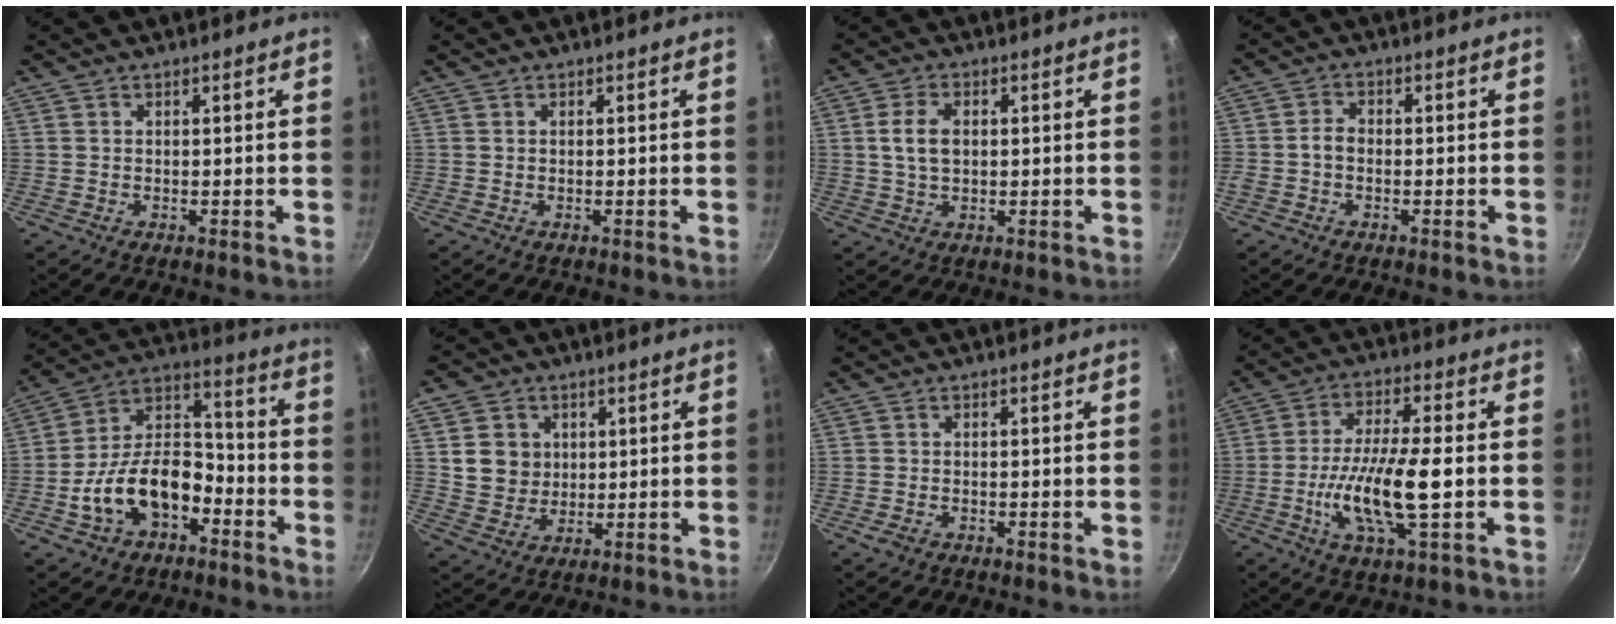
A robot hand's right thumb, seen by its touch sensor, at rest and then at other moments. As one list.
[{"total": 0.0}, {"total": 5.4, "force": [0.7, 3.5, 4.1], "torque": [-0.070, 0.005, 0.011]}, {"total": 2.8, "force": [-0.8, 2.1, 1.7], "torque": [-0.029, 0.016, -0.020]}, {"total": 16.5, "force": [-6.5, 10.2, 11.2], "torque": [-0.161, 0.066, -0.120]}, {"total": 8.1, "force": [1.8, 7.4, 2.7], "torque": [-0.010, -0.004, 0.037]}, {"total": 1.6, "force": [-0.9, 0.9, 1.1], "torque": [-0.026, 0.002, -0.019]}, {"total": 13.7, "force": [-2.3, 3.7, 13.0], "torque": [-0.246, 0.014, -0.048]}]